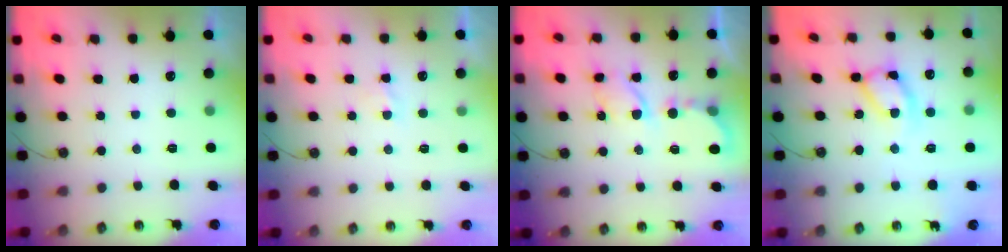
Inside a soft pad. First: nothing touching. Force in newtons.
{"total": 2.3, "press": 2.3, "slide": 0.4}
{"total": 6.1, "press": 6.1, "slide": 0.3}
{"total": 12.9, "press": 12.8, "slide": 1.4}